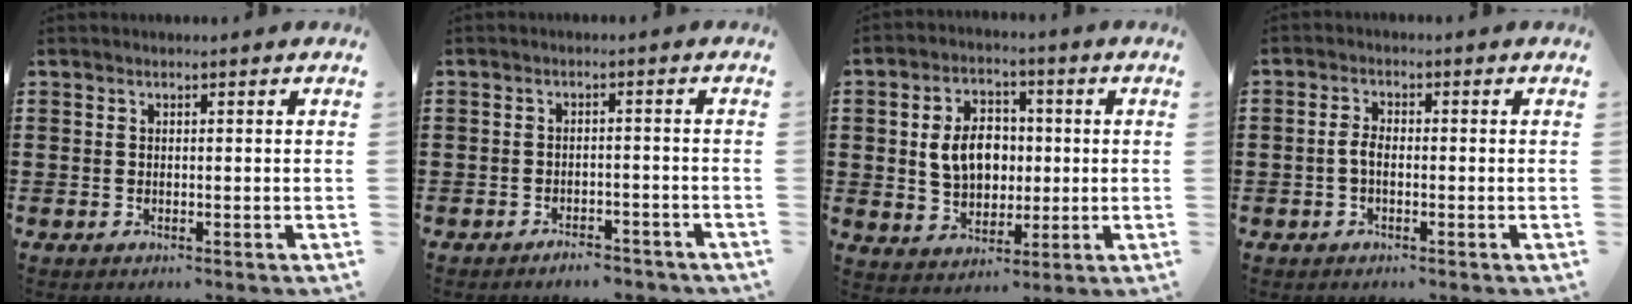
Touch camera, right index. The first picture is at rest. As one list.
[{"total": 2.6, "force": [-2.6, 0.2, 0.4], "torque": [-0.011, 0.001, -0.052]}, {"total": 7.5, "force": [0.5, 5.5, 5.1], "torque": [-0.103, 0.009, 0.004]}, {"total": 2.3, "force": [-0.6, 1.2, 1.9], "torque": [-0.052, -0.004, -0.015]}]